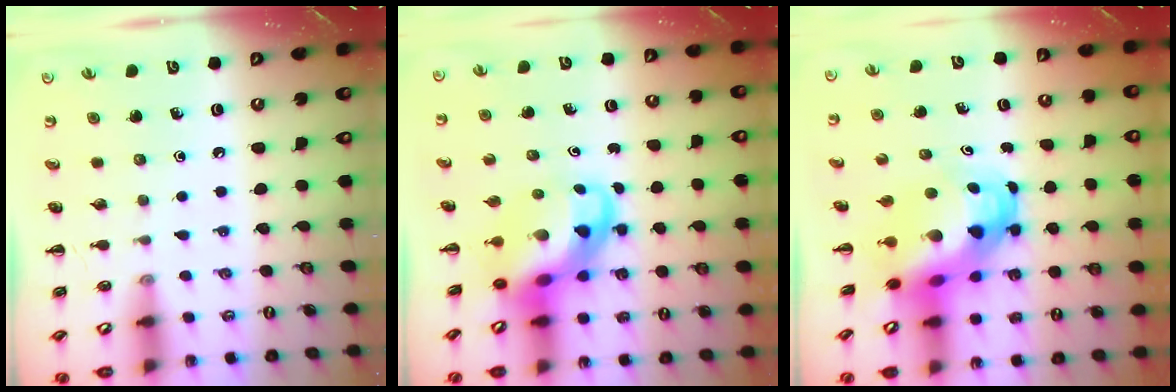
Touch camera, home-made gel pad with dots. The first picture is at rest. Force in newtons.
{"total": 7.2, "press": 6.9, "slide": 2.0}
{"total": 7.2, "press": 6.9, "slide": 2.2}